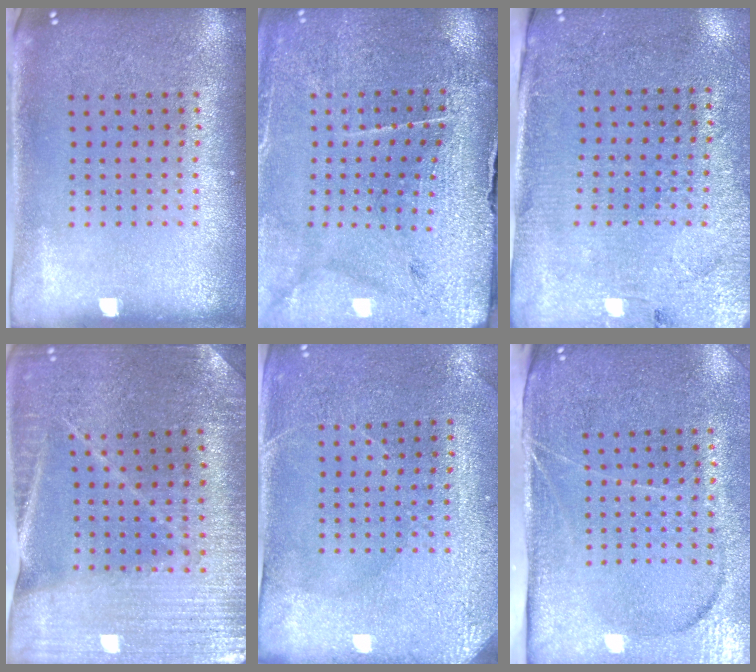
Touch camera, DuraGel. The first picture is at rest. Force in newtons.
{"total": 3.3, "press": 3.3, "slide": 0.4}
{"total": 2.8, "press": 2.6, "slide": 1.2}
{"total": 2.0, "press": 2.0, "slide": 0.1}
{"total": 2.9, "press": 2.8, "slide": 0.7}
{"total": 4.0, "press": 3.4, "slide": 2.2}